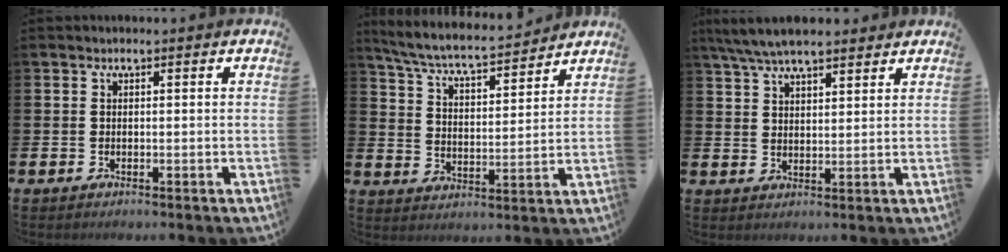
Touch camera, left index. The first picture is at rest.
{"total": 6.5, "force": [6.1, 0.6, 2.1], "torque": [-0.064, -0.047, 0.102]}
{"total": 6.2, "force": [5.7, 1.1, 2.2], "torque": [-0.059, -0.013, 0.106]}